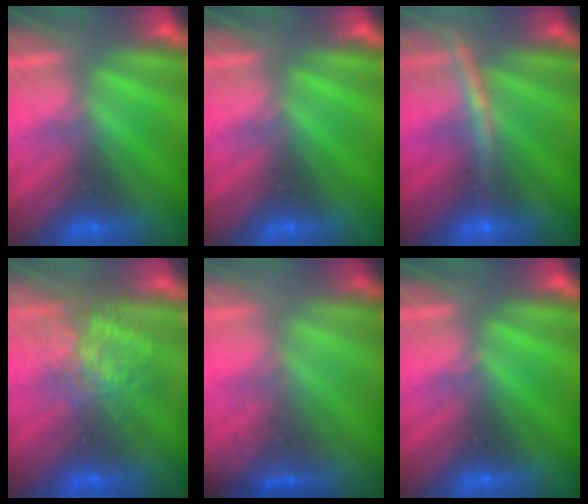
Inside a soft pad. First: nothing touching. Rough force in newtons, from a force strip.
{"total": 0.0}
{"total": 2.8}
{"total": 7.5}
{"total": 1.7}
{"total": 0.0}